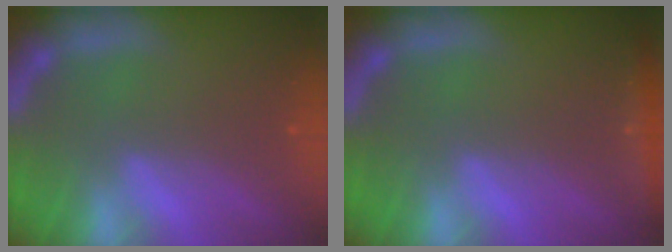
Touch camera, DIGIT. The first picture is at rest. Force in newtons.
{"total": 2.4}